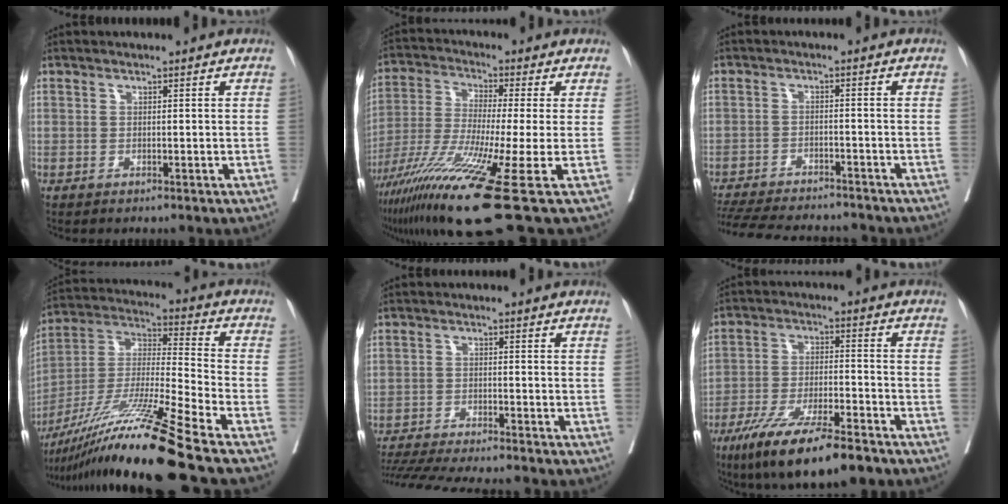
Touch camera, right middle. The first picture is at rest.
{"total": 16.9, "force": [-8.9, -1.2, 14.3], "torque": [-0.259, -0.046, -0.164]}
{"total": 16.1, "force": [-14.6, 3.2, 5.9], "torque": [-0.140, -0.018, -0.209]}
{"total": 22.4, "force": [-16.3, -1.8, 15.2], "torque": [-0.301, -0.037, -0.304]}
{"total": 14.5, "force": [-13.2, 0.8, 6.1], "torque": [-0.100, -0.021, -0.197]}
{"total": 14.9, "force": [-10.4, 2.7, 10.3], "torque": [-0.179, -0.031, -0.178]}